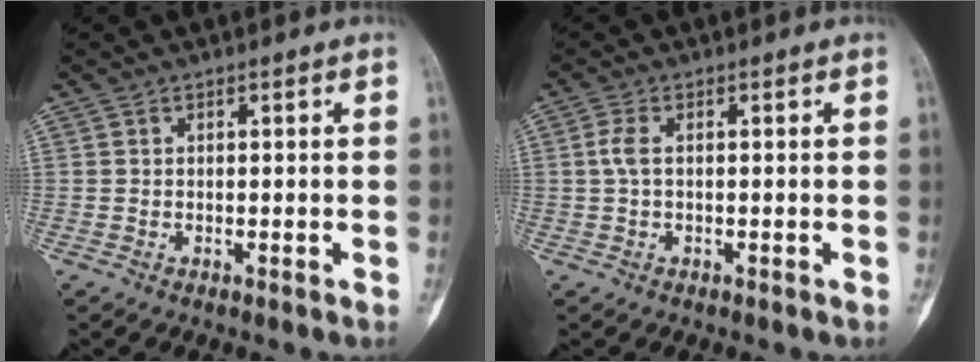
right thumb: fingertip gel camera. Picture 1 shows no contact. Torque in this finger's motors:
{"motor_torque": [0.10, 0.30, 0.38, -0.12, 0.00]}